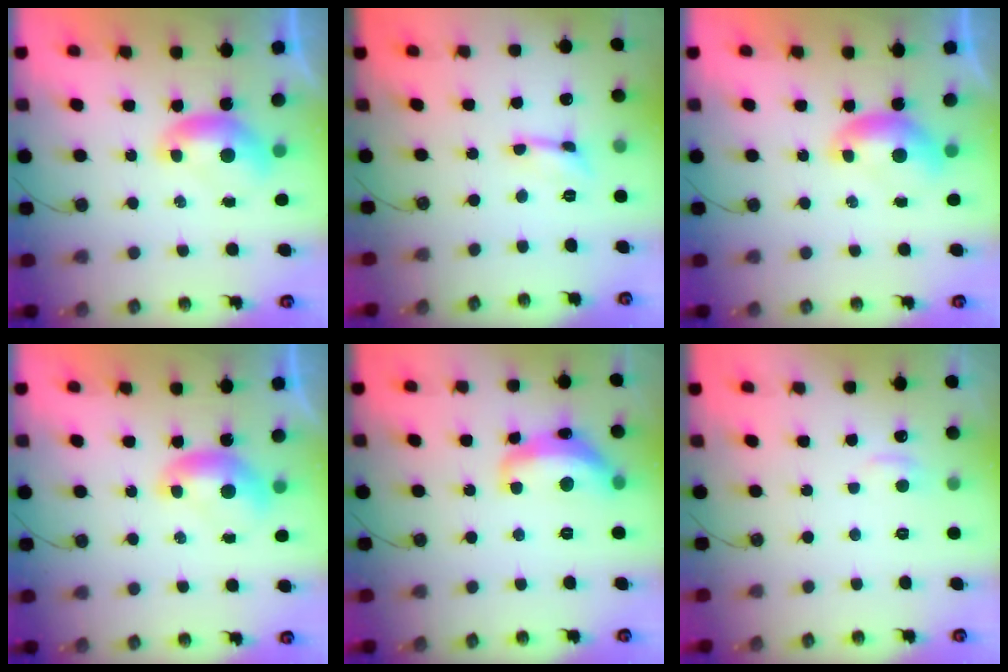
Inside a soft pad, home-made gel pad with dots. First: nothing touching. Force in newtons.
{"total": 0.5, "press": 0.5, "slide": 0.1}
{"total": 0.0}
{"total": 0.0}
{"total": 7.4, "press": 7.3, "slide": 0.7}
{"total": 0.8, "press": 0.2, "slide": 0.8}